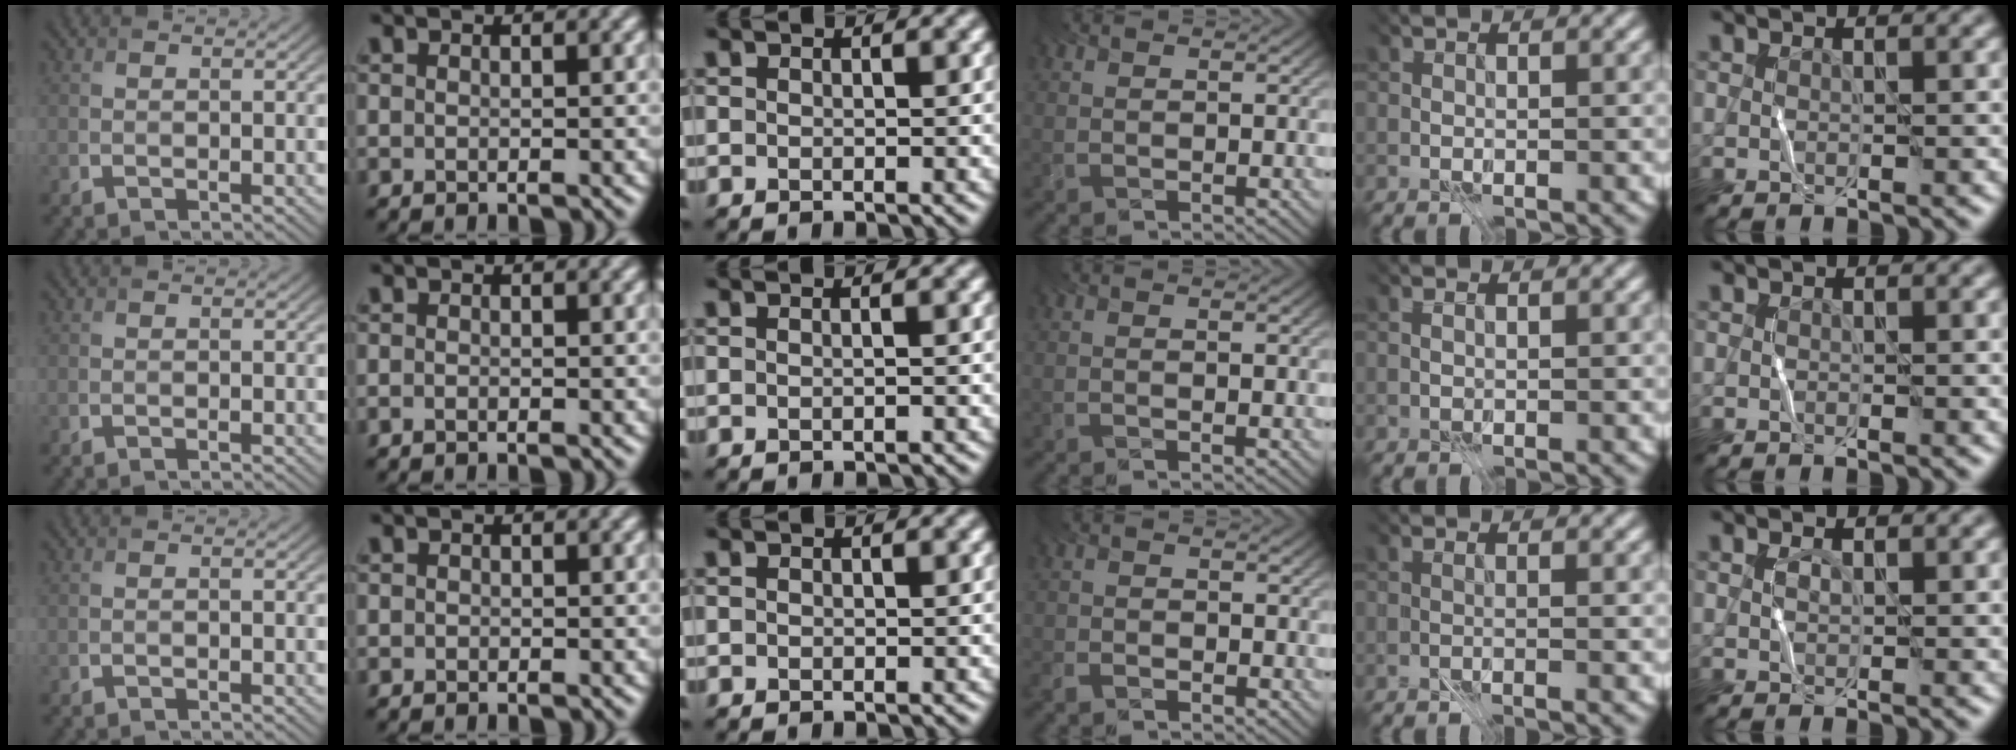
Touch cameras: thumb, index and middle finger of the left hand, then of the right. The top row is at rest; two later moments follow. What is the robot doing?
{"motion": "wrap", "object": "wrapping paper"}